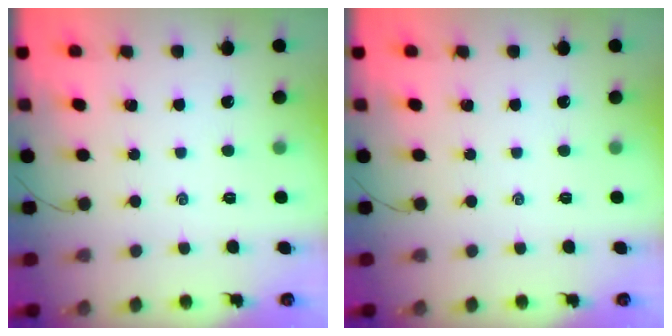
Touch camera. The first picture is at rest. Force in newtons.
{"total": 0.0}